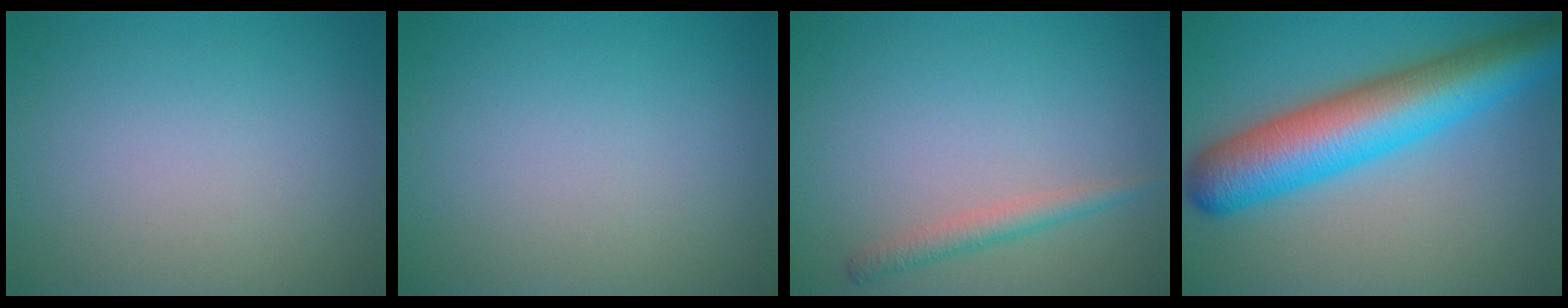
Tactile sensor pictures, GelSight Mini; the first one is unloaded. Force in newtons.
{"total": 0.0}
{"total": 1.8, "press": 1.8, "slide": 0.1}
{"total": 10.3, "press": 10.2, "slide": 0.3}